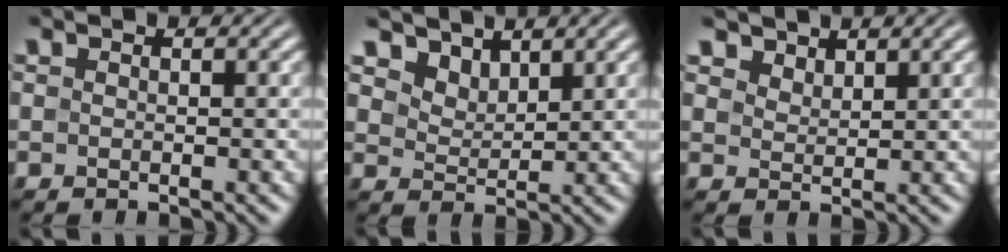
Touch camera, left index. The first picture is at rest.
{"total": 3.7, "force": [3.0, 1.8, 1.2], "torque": [-0.039, -0.016, 0.067]}
{"total": 2.3, "force": [2.1, 0.9, 0.4], "torque": [-0.014, -0.013, 0.049]}